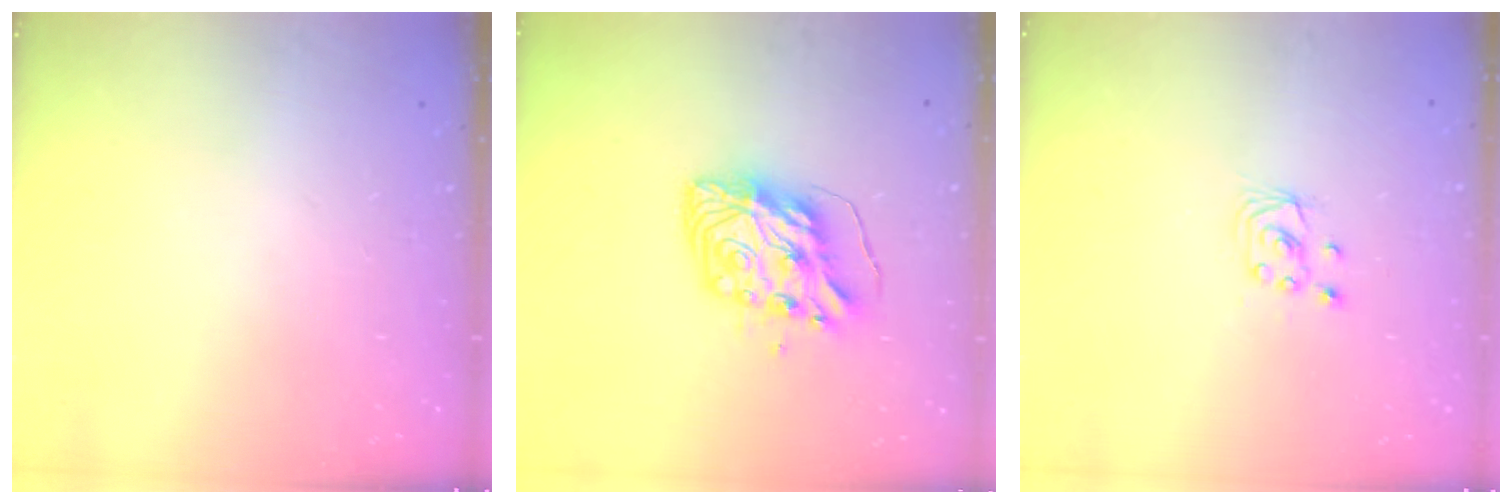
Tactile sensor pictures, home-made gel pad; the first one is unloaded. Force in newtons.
{"total": 11.0, "press": 10.9, "slide": 1.6}
{"total": 2.4, "press": 2.4, "slide": 0.2}